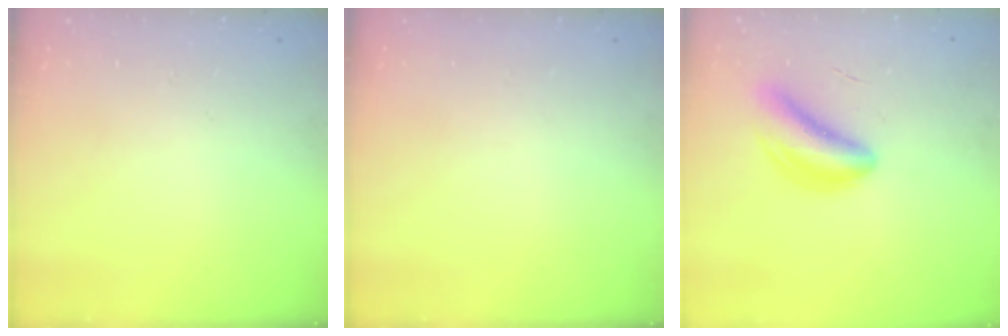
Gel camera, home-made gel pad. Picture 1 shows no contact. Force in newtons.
{"total": 0.0}
{"total": 4.8, "press": 4.4, "slide": 1.9}